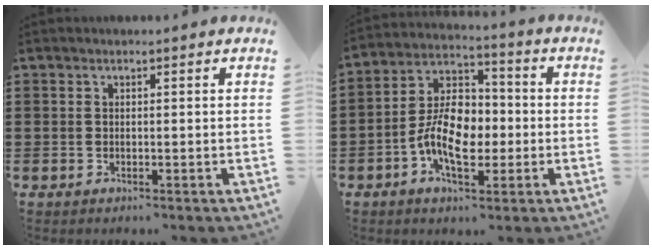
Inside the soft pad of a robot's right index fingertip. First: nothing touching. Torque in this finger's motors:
{"motor_torque": [2.14, 0.00, 1.05, 0.21]}